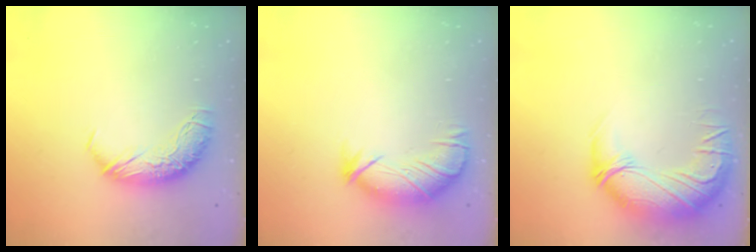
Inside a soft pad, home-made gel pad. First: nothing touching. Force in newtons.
{"total": 3.3, "press": 2.6, "slide": 2.1}
{"total": 3.8, "press": 2.3, "slide": 3.0}